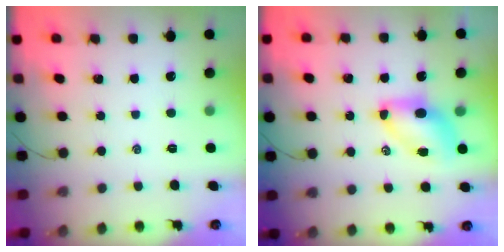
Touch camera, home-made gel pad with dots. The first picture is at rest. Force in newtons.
{"total": 7.3, "press": 7.2, "slide": 1.3}